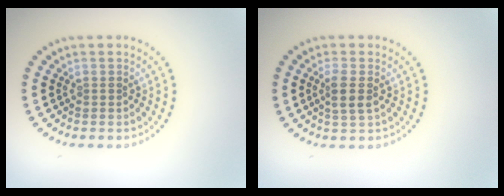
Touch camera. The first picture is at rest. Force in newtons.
{"total": 2.0, "press": 1.8, "slide": 0.8}